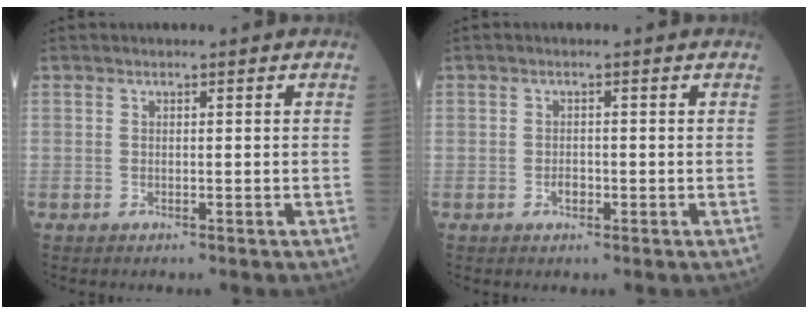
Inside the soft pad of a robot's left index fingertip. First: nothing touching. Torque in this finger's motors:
{"motor_torque": [0.10, 0.02, 0.01, 0.00]}